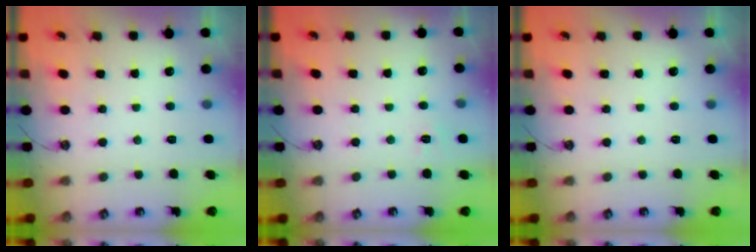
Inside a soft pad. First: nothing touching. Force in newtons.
{"total": 5.0, "press": 5.0, "slide": 0.6}
{"total": 0.0}